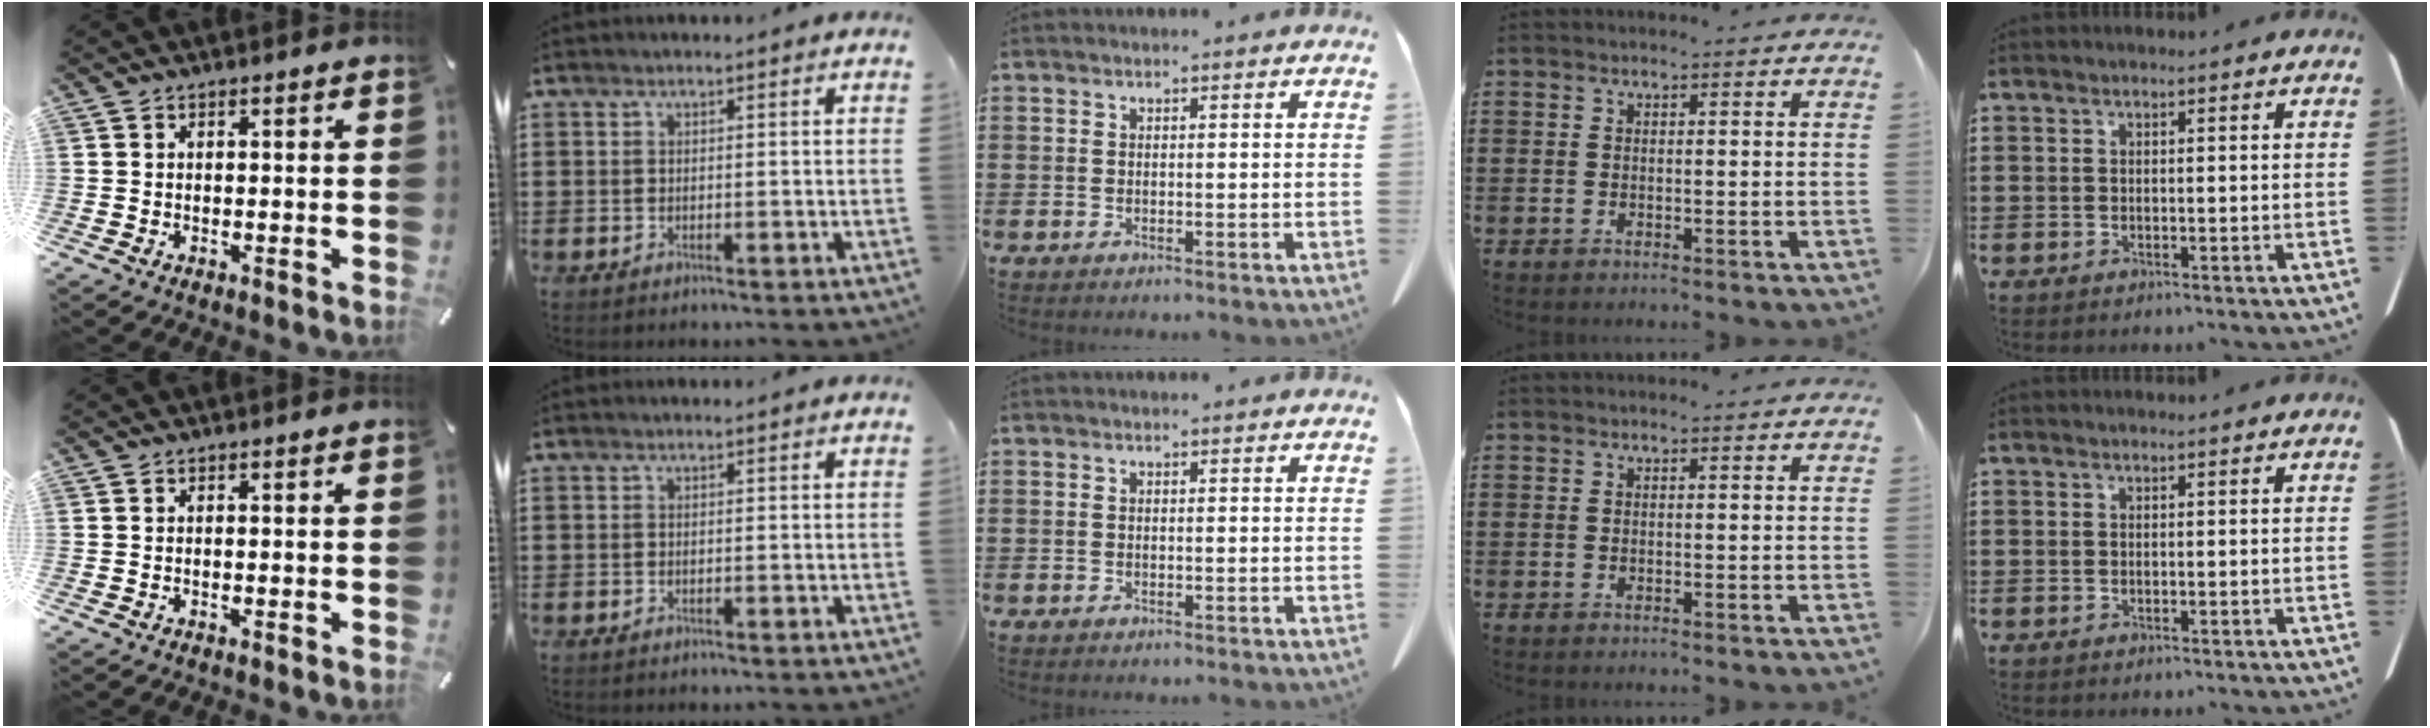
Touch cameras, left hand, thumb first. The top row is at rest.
{}